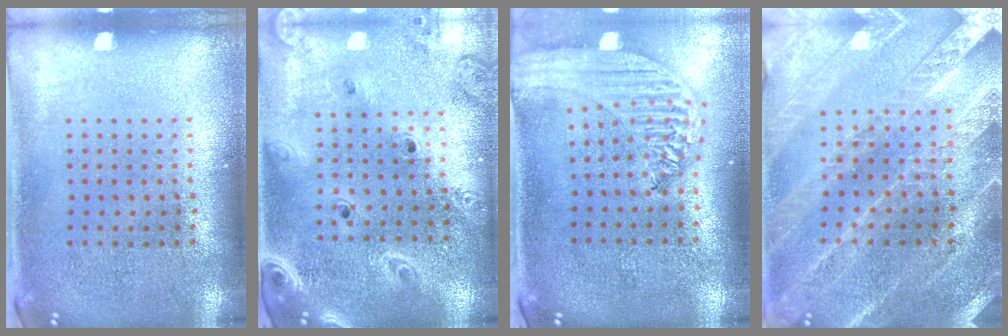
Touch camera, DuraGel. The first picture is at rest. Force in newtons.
{"total": 2.4, "press": 2.1, "slide": 1.1}
{"total": 2.2, "press": 2.0, "slide": 0.9}
{"total": 2.4, "press": 2.4, "slide": 0.4}